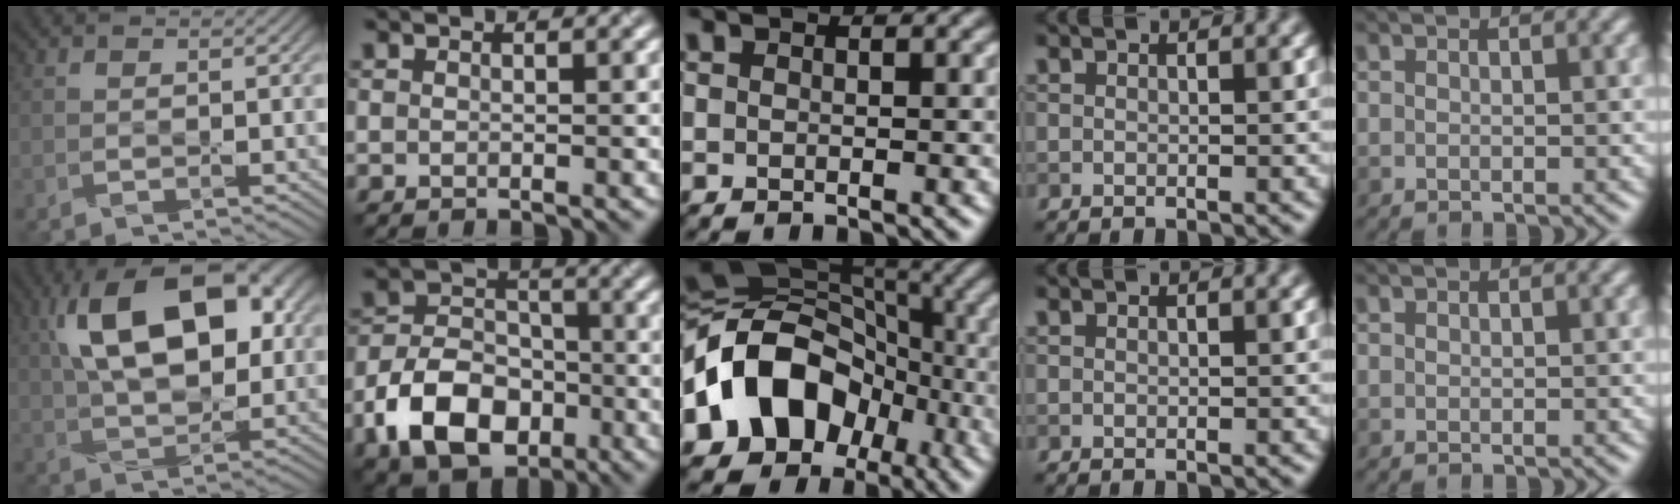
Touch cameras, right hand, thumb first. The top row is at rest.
{"thumb": {"total": 17.1, "force": [4.8, 8.8, 13.8], "torque": [-0.243, 0.041, 0.062]}, "index": {"total": 8.6, "force": [-3.8, 5.9, 5.0], "torque": [-0.091, 0.004, -0.077]}, "middle": {"total": 12.5, "force": [-4.2, 9.7, 6.7], "torque": [-0.117, 0.016, -0.092]}}